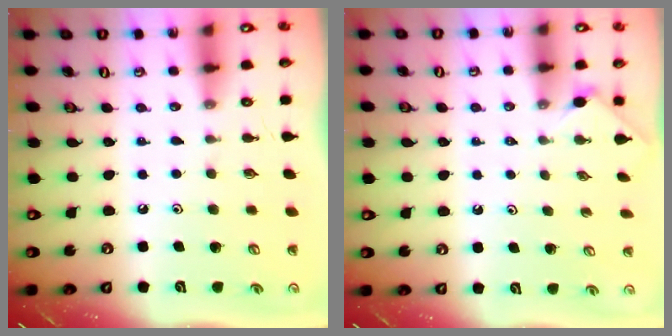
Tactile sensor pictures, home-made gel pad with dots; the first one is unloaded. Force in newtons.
{"total": 0.7, "press": 0.6, "slide": 0.2}